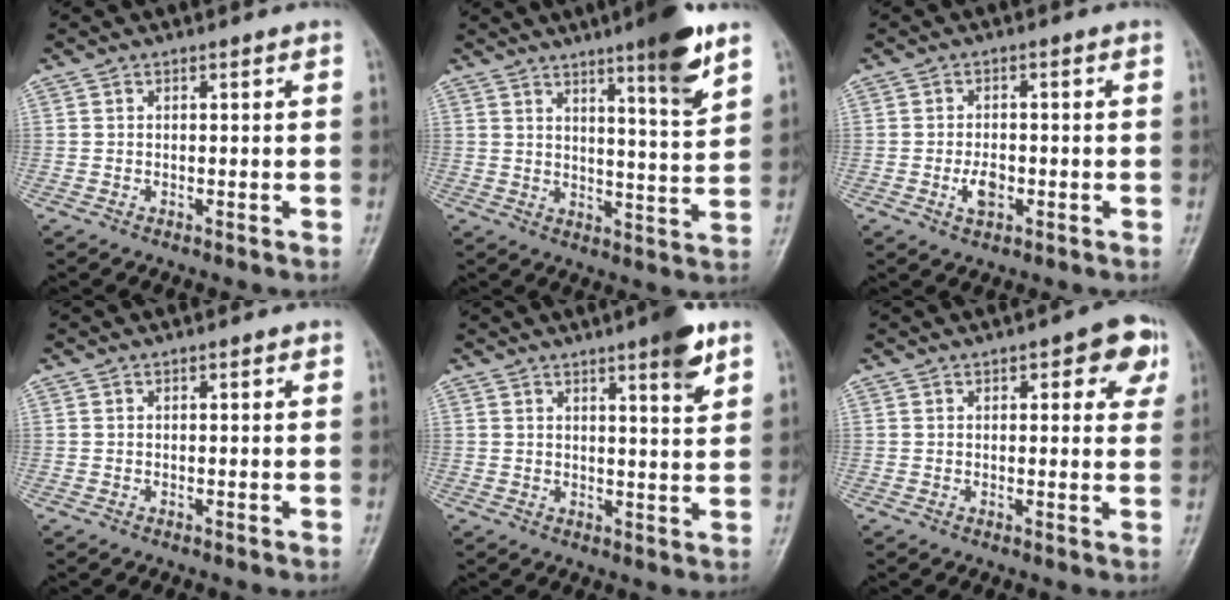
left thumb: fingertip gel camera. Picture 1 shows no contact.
{"total": 11.1, "force": [6.9, 1.1, 8.6], "torque": [-0.116, -0.042, 0.099]}
{"total": 3.7, "force": [-1.2, 2.2, 2.7], "torque": [-0.044, 0.003, -0.020]}
{"total": 0.7, "force": [0.3, 0.3, 0.5], "torque": [-0.006, 0.000, 0.003]}
{"total": 6.9, "force": [4.2, 1.1, 5.4], "torque": [-0.068, -0.022, 0.056]}
{"total": 7.6, "force": [3.5, 3.3, 5.9], "torque": [-0.036, -0.006, 0.033]}